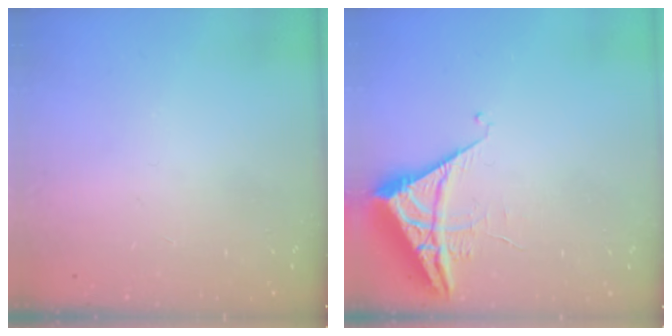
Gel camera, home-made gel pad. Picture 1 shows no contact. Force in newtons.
{"total": 6.1, "press": 6.1, "slide": 0.3}